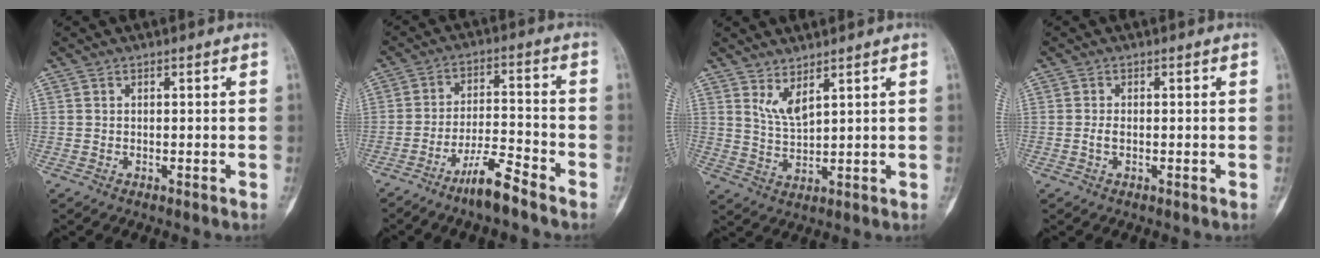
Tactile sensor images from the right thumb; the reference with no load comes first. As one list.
[{"total": 8.0, "force": [-6.0, 1.0, 5.2], "torque": [-0.094, 0.045, -0.111]}, {"total": 4.2, "force": [2.8, 1.1, 3.0], "torque": [-0.056, -0.030, 0.063]}, {"total": 1.3, "force": [-0.3, 0.6, 1.1], "torque": [-0.026, 0.000, -0.006]}]